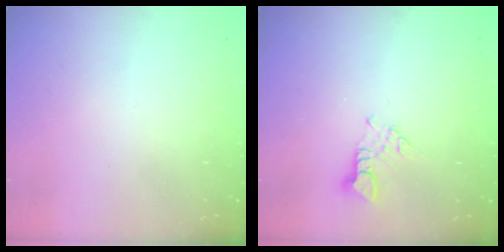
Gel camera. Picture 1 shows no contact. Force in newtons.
{"total": 2.5, "press": 2.5, "slide": 0.4}